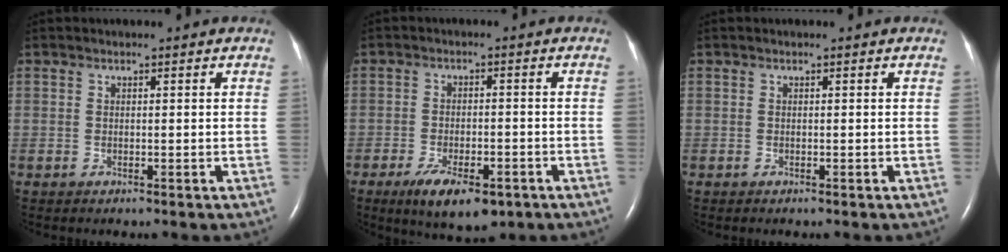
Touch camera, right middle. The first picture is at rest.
{"total": 8.7, "force": [-5.3, 3.3, 6.0], "torque": [-0.099, -0.010, -0.079]}
{"total": 0.0}